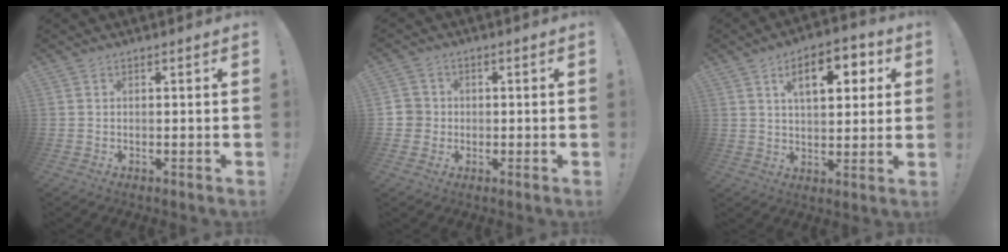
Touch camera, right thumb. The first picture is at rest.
{"total": 3.6, "force": [-0.3, 3.5, 1.0], "torque": [-0.025, 0.007, -0.004]}
{"total": 11.9, "force": [4.4, 5.9, 9.3], "torque": [-0.134, 0.001, 0.070]}